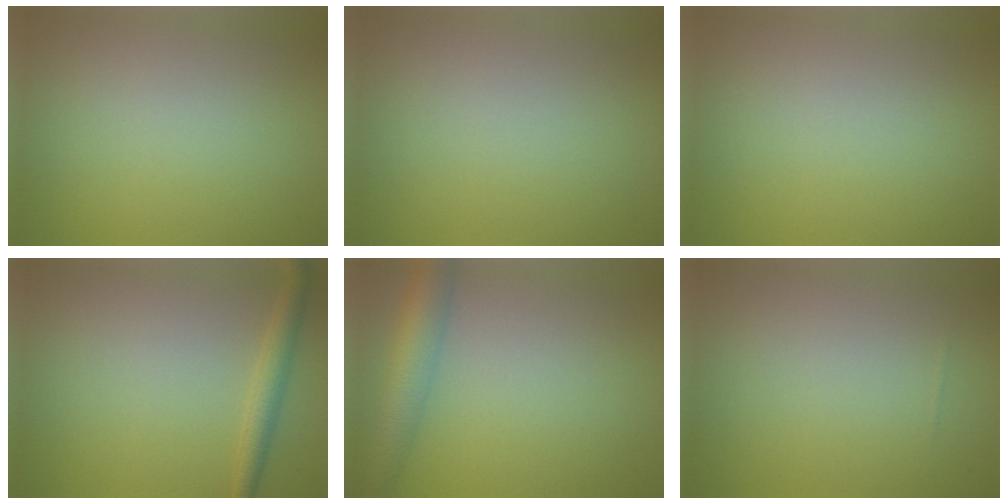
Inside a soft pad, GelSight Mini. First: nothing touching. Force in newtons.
{"total": 0.0}
{"total": 0.0}
{"total": 2.3, "press": 2.3, "slide": 0.1}
{"total": 5.2, "press": 5.2, "slide": 0.2}
{"total": 0.0}